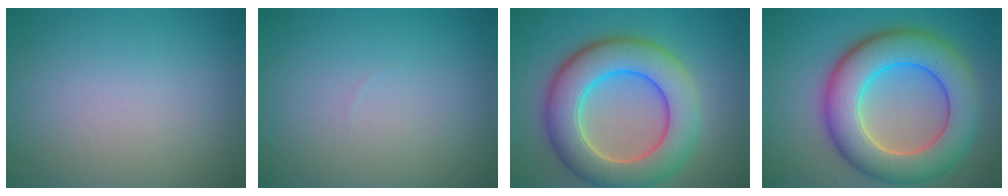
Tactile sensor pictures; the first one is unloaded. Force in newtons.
{"total": 0.0}
{"total": 10.0, "press": 10.0, "slide": 0.4}
{"total": 10.4, "press": 10.4, "slide": 0.3}